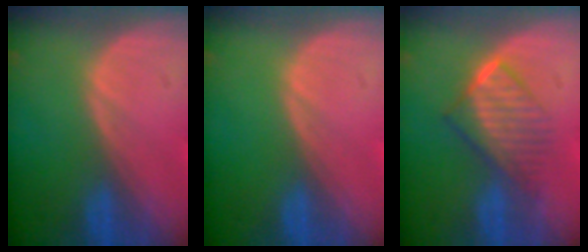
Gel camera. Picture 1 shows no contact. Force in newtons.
{"total": 0.0}
{"total": 6.6, "press": 6.0, "slide": 2.9}